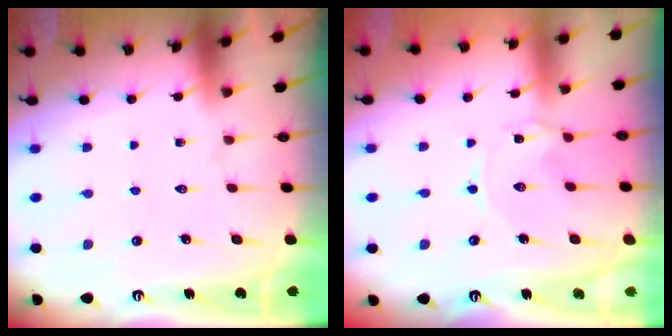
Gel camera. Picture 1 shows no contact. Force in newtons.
{"total": 0.0}